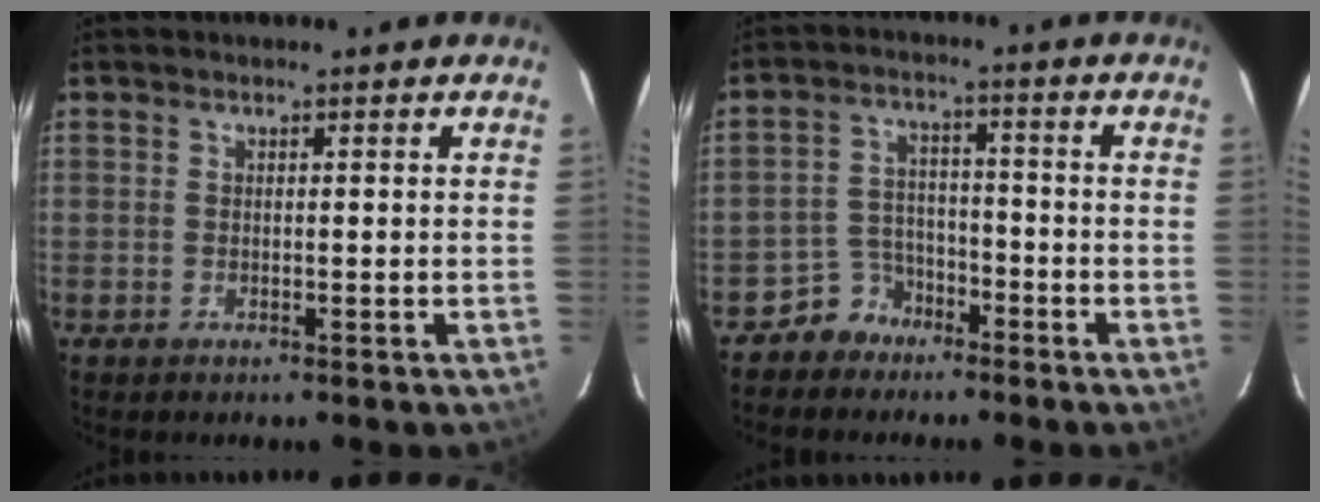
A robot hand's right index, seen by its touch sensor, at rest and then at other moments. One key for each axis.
{"total": 5.4, "fx": -4.1, "fy": 3.6, "fz": -0.2, "tx": -0.005, "ty": 0.026, "tz": -0.073}